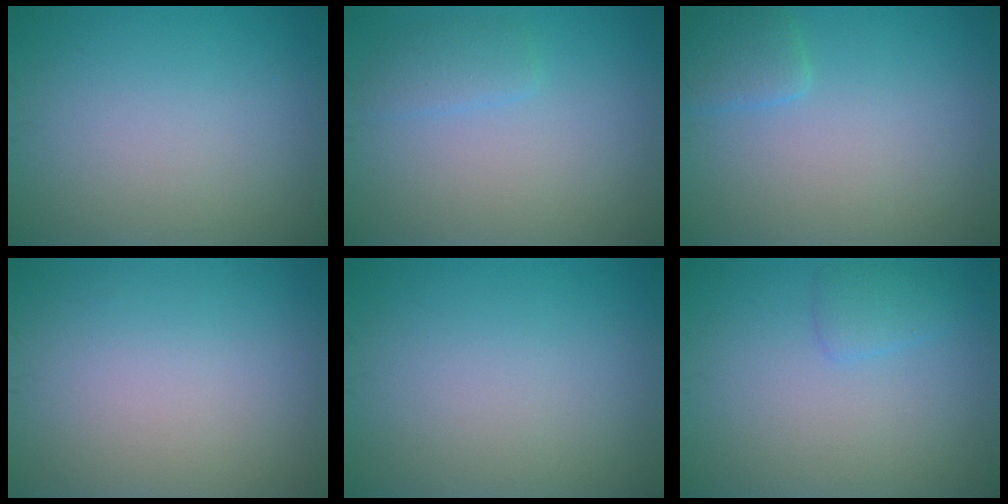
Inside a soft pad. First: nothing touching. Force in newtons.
{"total": 1.6, "press": 1.6, "slide": 0.0}
{"total": 1.8, "press": 1.8, "slide": 0.2}
{"total": 0.0}
{"total": 0.0}
{"total": 1.5, "press": 1.5, "slide": 0.1}